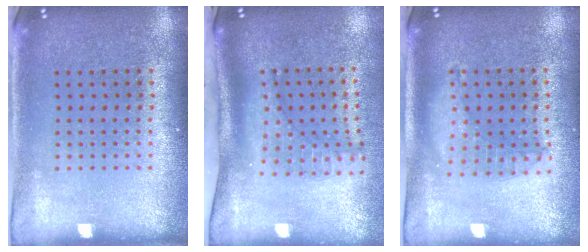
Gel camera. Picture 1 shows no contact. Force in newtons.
{"total": 2.2, "press": 1.5, "slide": 1.6}
{"total": 1.2, "press": 1.2, "slide": 0.3}